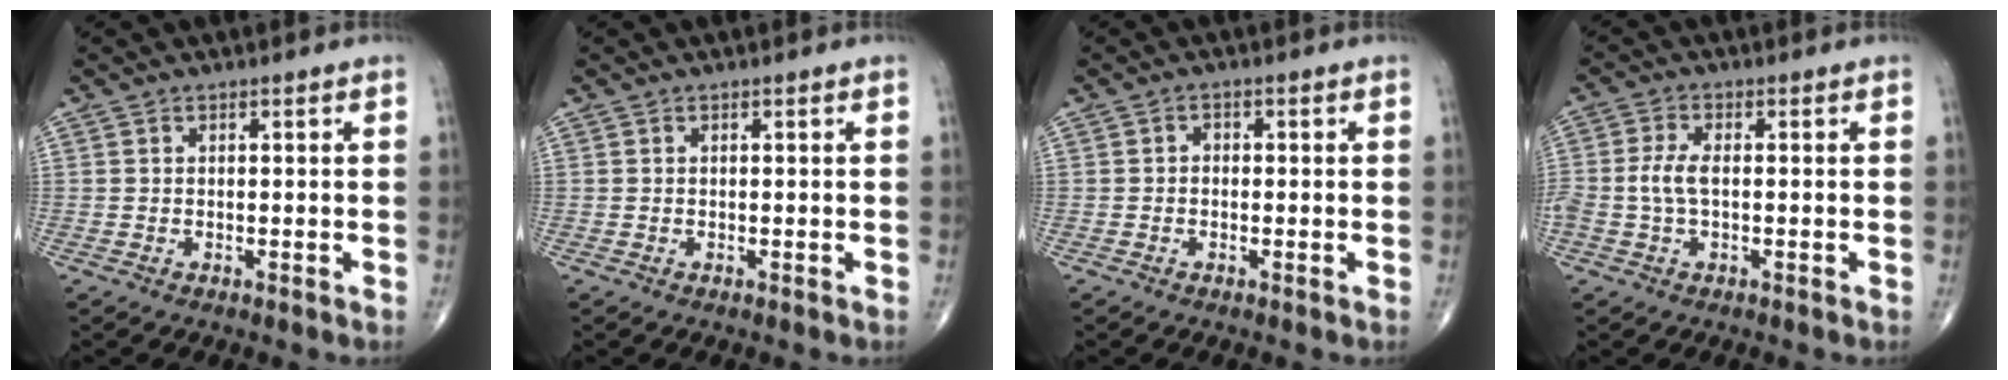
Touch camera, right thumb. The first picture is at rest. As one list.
[{"total": 0.0}, {"total": 1.1, "force": [-0.2, 0.9, 0.6], "torque": [0.004, 0.004, -0.010]}, {"total": 4.0, "force": [-0.4, 1.9, 3.5], "torque": [-0.088, 0.007, -0.010]}]